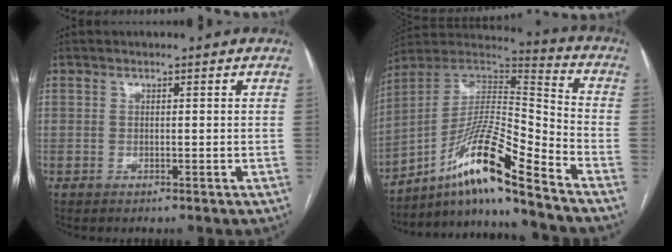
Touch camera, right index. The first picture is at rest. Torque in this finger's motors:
{"motor_torque": [1.22, -0.93, 0.46, 0.19]}